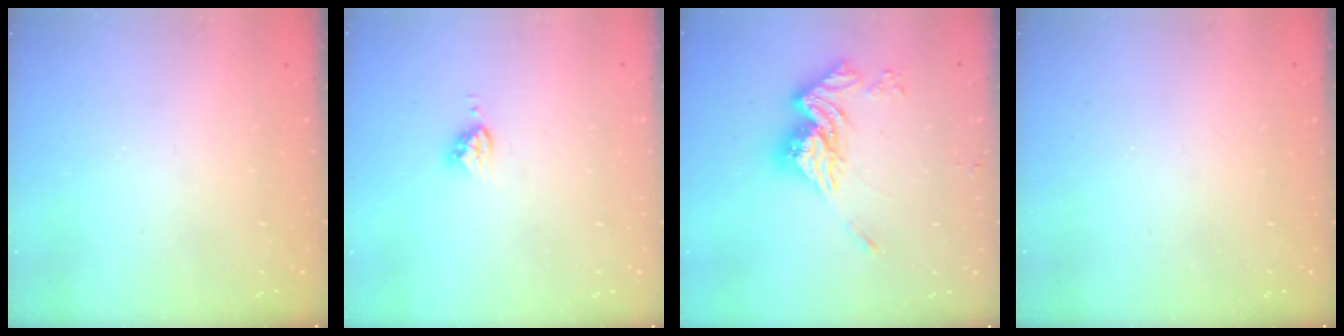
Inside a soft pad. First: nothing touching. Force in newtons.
{"total": 4.6, "press": 4.6, "slide": 0.2}
{"total": 15.5, "press": 15.5, "slide": 1.4}
{"total": 0.0}